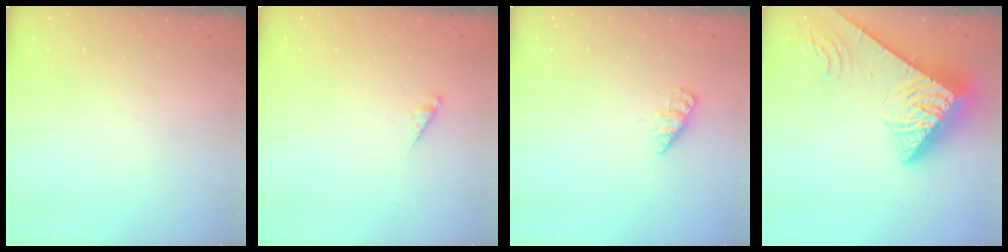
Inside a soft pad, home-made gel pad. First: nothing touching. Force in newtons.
{"total": 2.9, "press": 2.9, "slide": 0.3}
{"total": 2.2, "press": 2.2, "slide": 0.3}
{"total": 8.4, "press": 8.3, "slide": 1.1}